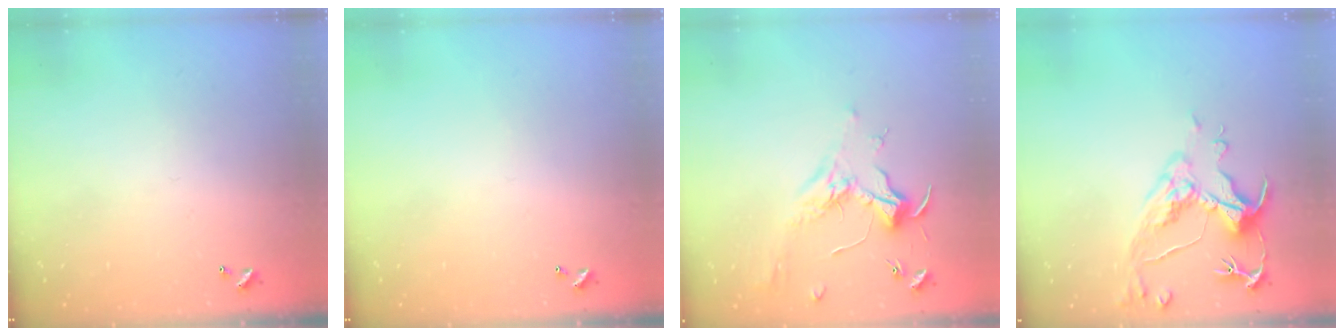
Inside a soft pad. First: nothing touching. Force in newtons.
{"total": 0.0}
{"total": 1.7, "press": 1.5, "slide": 0.8}
{"total": 6.6, "press": 6.5, "slide": 1.5}